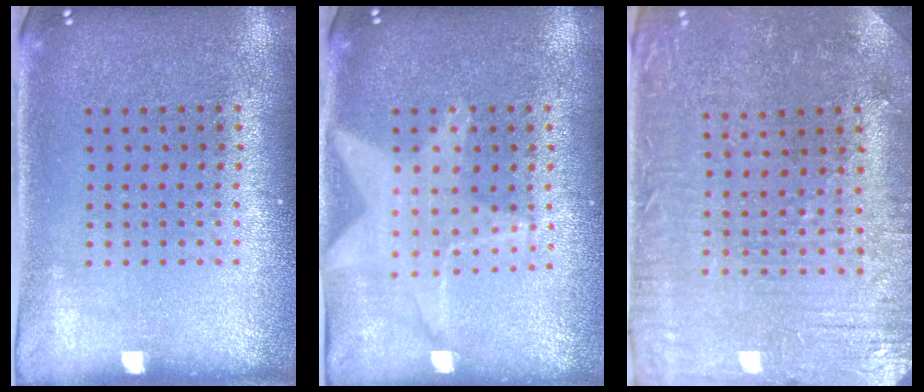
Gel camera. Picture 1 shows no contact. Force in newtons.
{"total": 1.2, "press": 1.2, "slide": 0.2}
{"total": 1.0, "press": 0.9, "slide": 0.4}